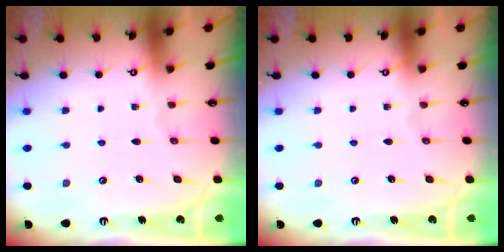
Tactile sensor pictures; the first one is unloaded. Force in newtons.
{"total": 0.0}